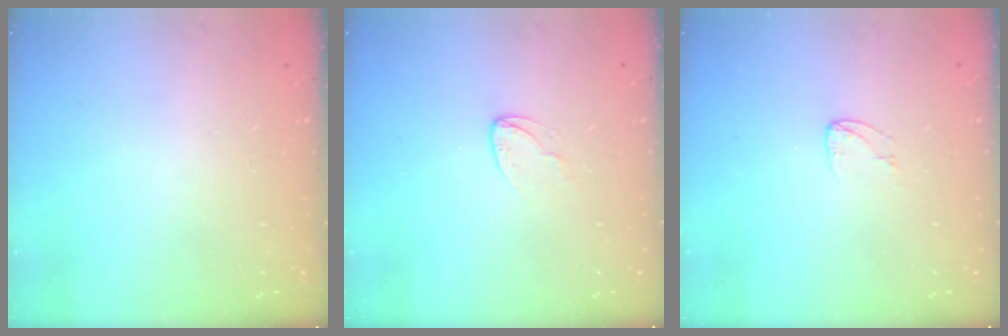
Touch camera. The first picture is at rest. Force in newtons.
{"total": 2.9, "press": 2.9, "slide": 0.2}
{"total": 3.9, "press": 3.8, "slide": 0.2}